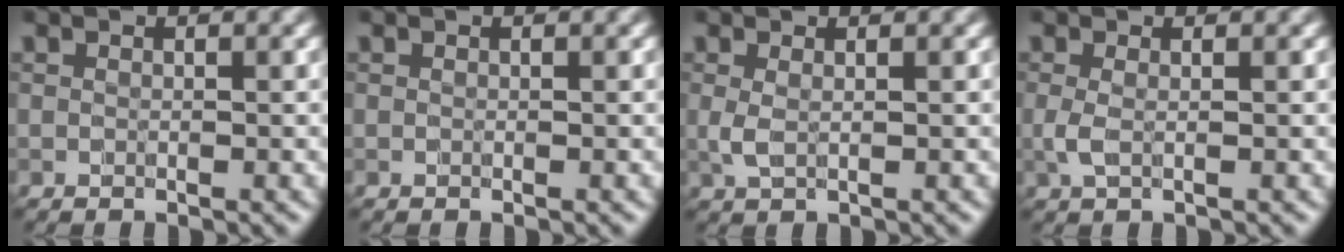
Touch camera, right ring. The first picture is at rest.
{"total": 0.0}
{"total": 0.9, "force": [0.3, 0.2, 0.8], "torque": [-0.018, -0.004, 0.006]}
{"total": 1.0, "force": [0.0, 0.2, 1.0], "torque": [-0.022, -0.004, -0.001]}